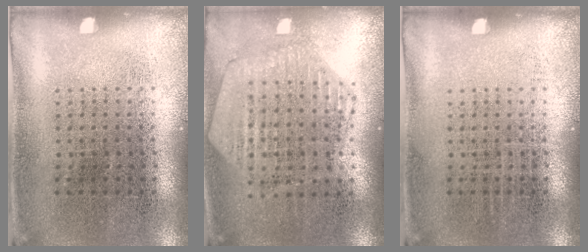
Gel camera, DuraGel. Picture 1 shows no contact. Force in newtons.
{"total": 1.2, "press": 1.2, "slide": 0.2}
{"total": 0.0}